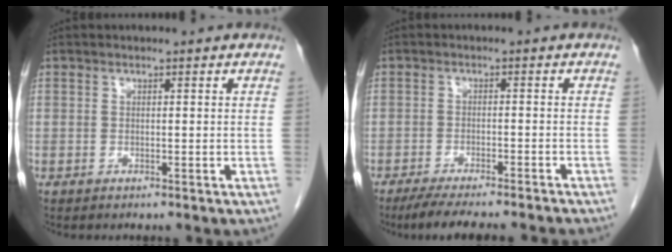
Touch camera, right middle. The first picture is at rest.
{"total": 11.2, "force": [-9.8, 0.5, 5.3], "torque": [-0.064, -0.015, -0.140]}